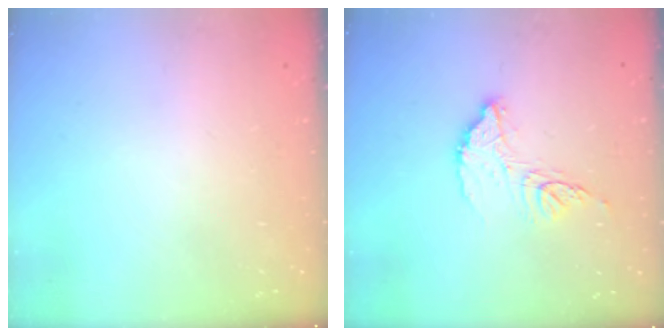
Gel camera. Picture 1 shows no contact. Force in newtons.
{"total": 11.2, "press": 11.1, "slide": 0.9}